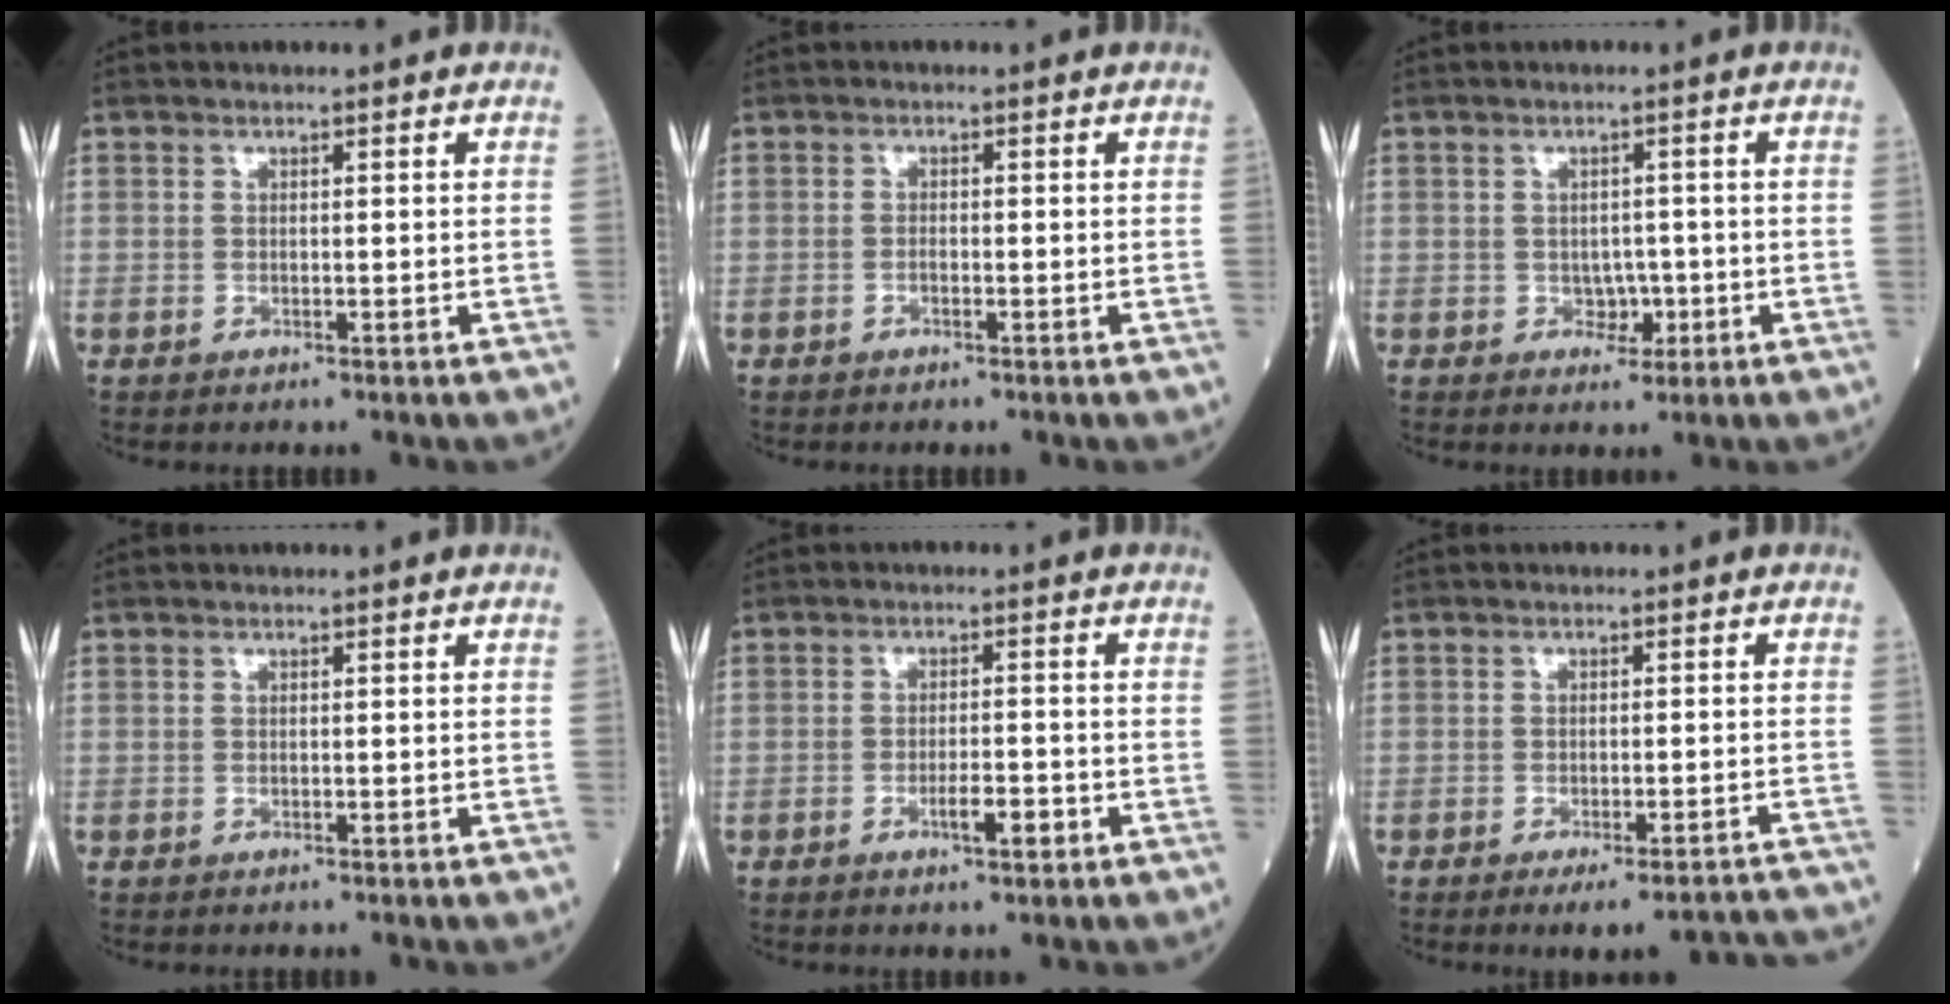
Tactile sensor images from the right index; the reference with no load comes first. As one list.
[{"total": 0.7, "force": [-0.5, -0.1, 0.5], "torque": [-0.012, 0.001, -0.009]}, {"total": 2.3, "force": [-0.8, 1.6, 1.4], "torque": [-0.014, 0.004, -0.008]}, {"total": 0.0}, {"total": 3.5, "force": [-1.7, 0.4, 3.0], "torque": [-0.050, 0.002, -0.027]}, {"total": 10.6, "force": [-9.8, 1.2, 3.7], "torque": [-0.029, 0.012, -0.115]}]